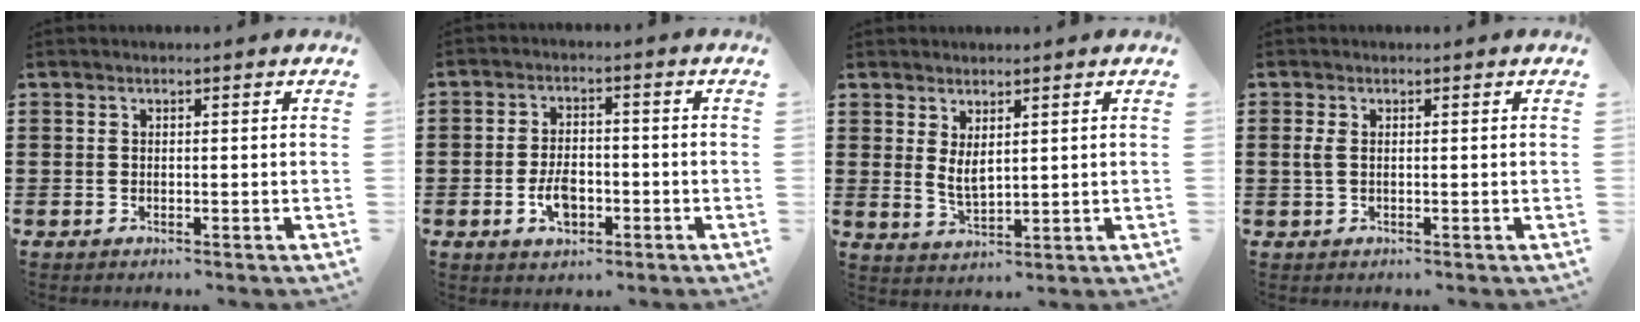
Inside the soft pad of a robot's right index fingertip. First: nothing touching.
{"total": 5.0, "force": [-1.7, 2.9, 3.8], "torque": [-0.079, 0.003, -0.033]}
{"total": 3.3, "force": [1.5, 1.4, 2.6], "torque": [-0.043, -0.001, 0.025]}
{"total": 1.6, "force": [0.1, 0.7, 1.5], "torque": [-0.037, 0.001, -0.002]}